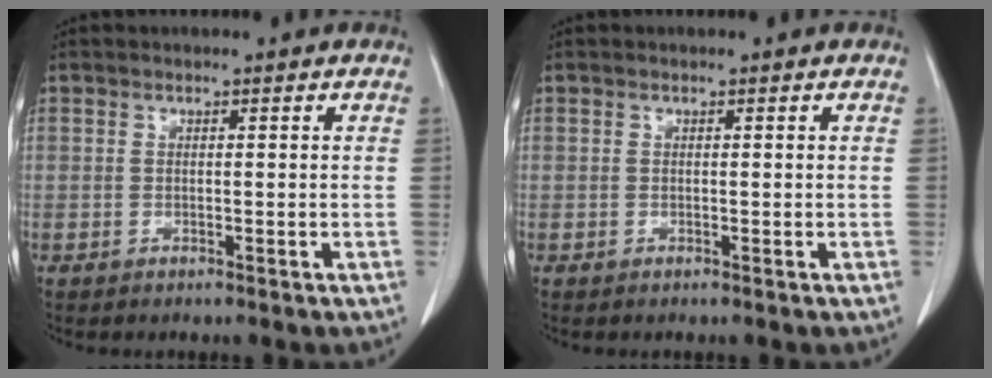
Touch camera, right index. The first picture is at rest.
{"total": 0.0}